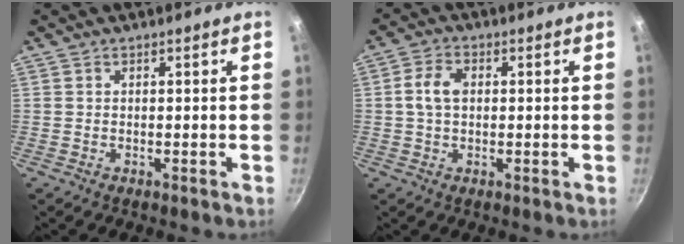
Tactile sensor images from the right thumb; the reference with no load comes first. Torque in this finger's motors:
{"motor_torque": [1.35, 1.35, 0.28, -0.04, 0.30]}